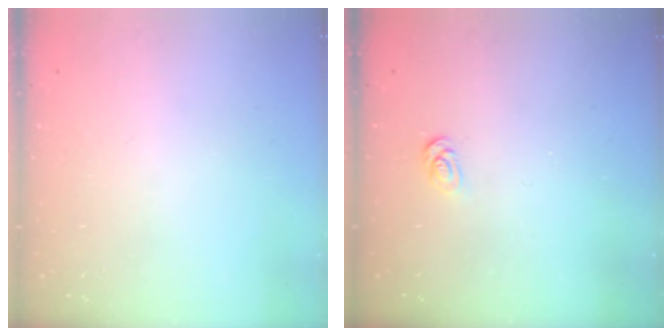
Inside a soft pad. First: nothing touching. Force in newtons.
{"total": 2.6, "press": 2.6, "slide": 0.4}